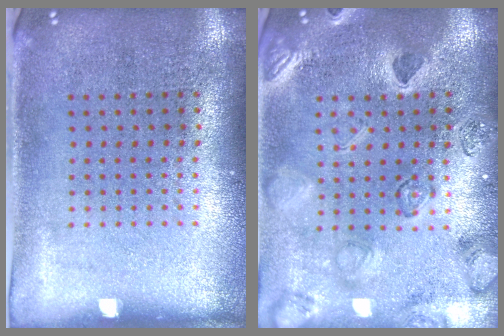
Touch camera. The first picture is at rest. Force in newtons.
{"total": 2.5, "press": 2.3, "slide": 0.8}